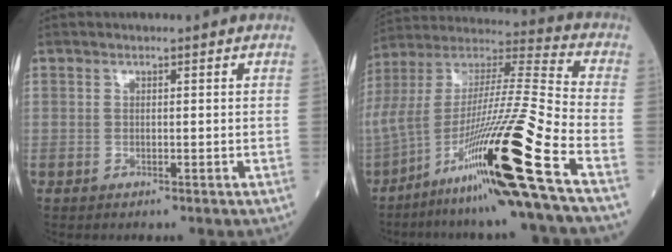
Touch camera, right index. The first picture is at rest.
{"total": 25.3, "force": [-13.2, -1.5, 21.5], "torque": [-0.400, -0.031, -0.240]}